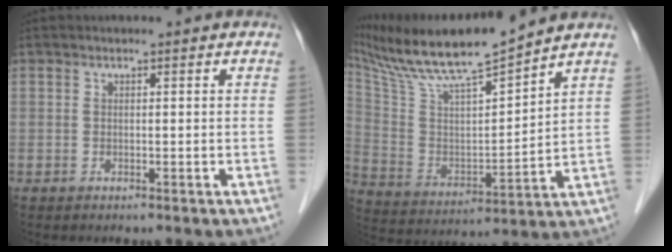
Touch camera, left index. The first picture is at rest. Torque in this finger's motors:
{"motor_torque": [-0.76, -1.38, -0.42, 0.00]}